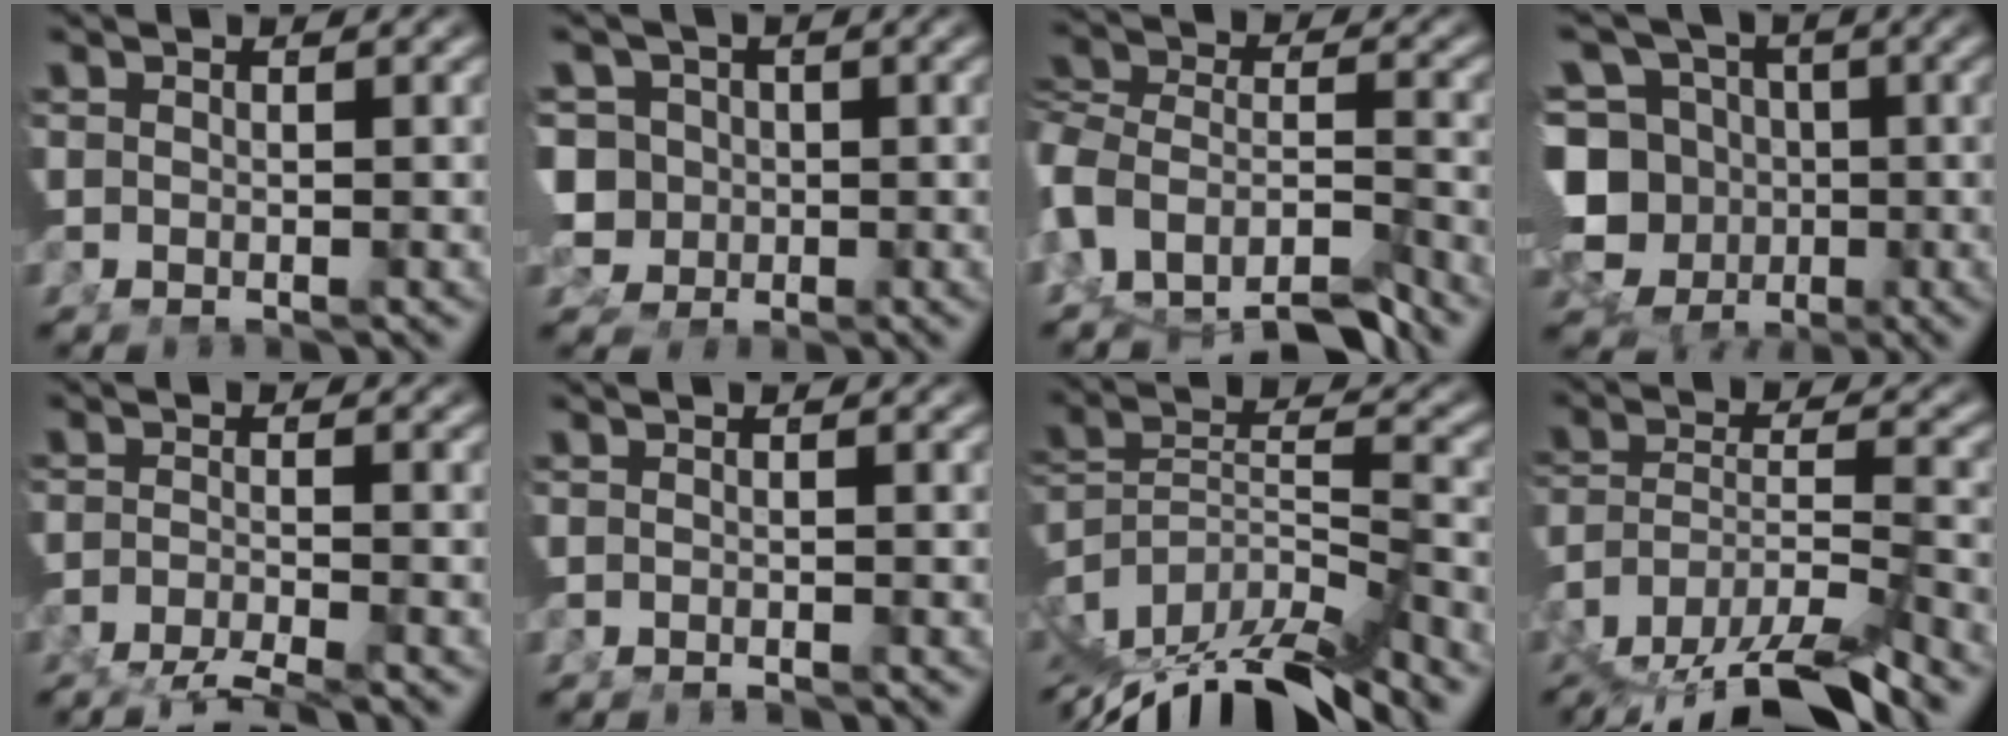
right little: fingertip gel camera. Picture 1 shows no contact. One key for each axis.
{"total": 9.4, "fx": -1.4, "fy": 8.6, "fz": 3.6, "tx": -0.093, "ty": -0.038, "tz": -0.018}
{"total": 10.4, "fx": -5.0, "fy": 8.0, "fz": 4.4, "tx": -0.115, "ty": -0.045, "tz": -0.087}
{"total": 15.8, "fx": -1.1, "fy": 13.8, "fz": 7.5, "tx": -0.171, "ty": -0.061, "tz": -0.010}
{"total": 3.2, "fx": -2.8, "fy": 0.1, "fz": 1.4, "tx": -0.022, "ty": -0.012, "tz": -0.044}
{"total": 0.8, "fx": -0.7, "fy": -0.4, "fz": 0.2, "tx": -0.002, "ty": -0.003, "tz": -0.011}
{"total": 11.2, "fx": -6.2, "fy": 6.5, "fz": 6.8, "tx": -0.143, "ty": -0.046, "tz": -0.087}
{"total": 10.6, "fx": -5.3, "fy": 6.9, "fz": 6.1, "tx": -0.120, "ty": -0.047, "tz": -0.079}